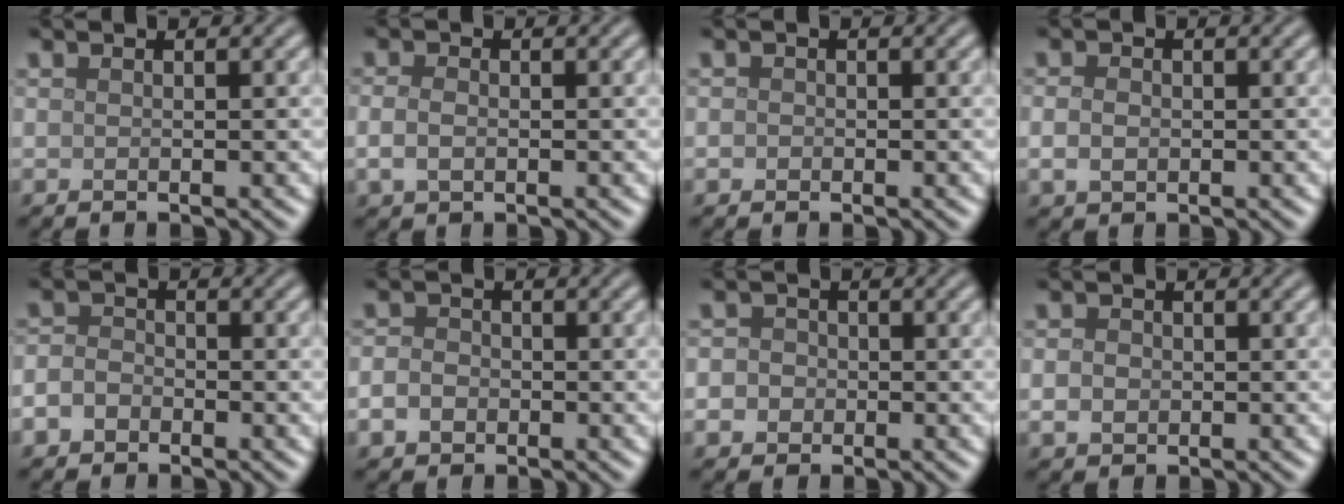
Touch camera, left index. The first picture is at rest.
{"total": 1.9, "force": [-0.2, 1.3, 1.3], "torque": [-0.031, -0.001, -0.006]}
{"total": 0.6, "force": [-0.2, 0.6, 0.2], "torque": [-0.001, -0.003, -0.004]}
{"total": 1.8, "force": [-0.1, 1.4, 1.2], "torque": [-0.024, 0.000, -0.004]}
{"total": 2.2, "force": [-1.0, 1.7, 0.9], "torque": [-0.012, 0.001, -0.026]}
{"total": 2.6, "force": [-0.7, 2.2, 1.2], "torque": [-0.012, -0.001, -0.016]}
{"total": 3.6, "force": [-0.3, 3.3, 1.3], "torque": [0.001, 0.019, -0.035]}
{"total": 1.8, "force": [-0.1, 1.6, 0.9], "torque": [-0.015, -0.002, -0.006]}